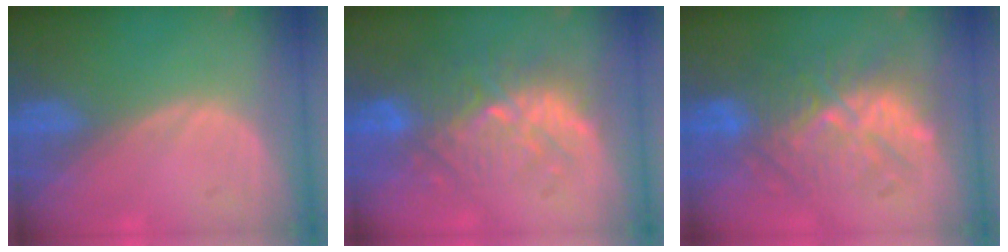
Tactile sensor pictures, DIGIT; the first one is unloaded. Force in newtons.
{"total": 10.0, "press": 9.3, "slide": 3.6}
{"total": 9.6, "press": 9.5, "slide": 1.5}